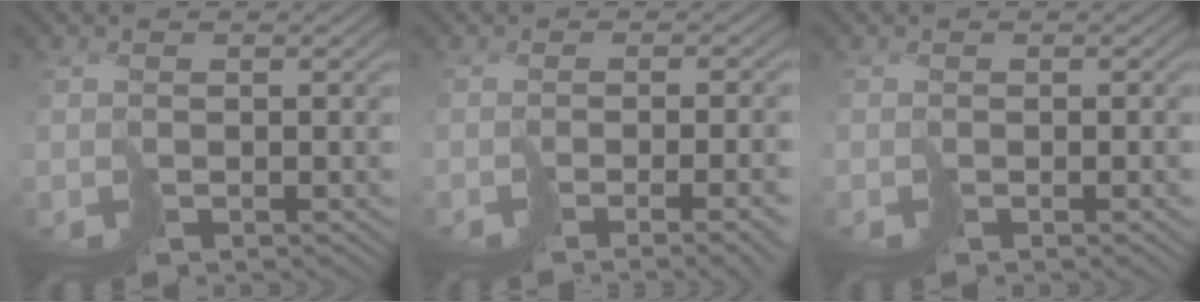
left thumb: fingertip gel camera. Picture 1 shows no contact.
{"total": 6.0, "force": [-3.1, 1.1, 5.0], "torque": [-0.043, -0.018, -0.026]}
{"total": 0.8, "force": [-0.6, -0.4, 0.3], "torque": [-0.001, 0.003, -0.009]}